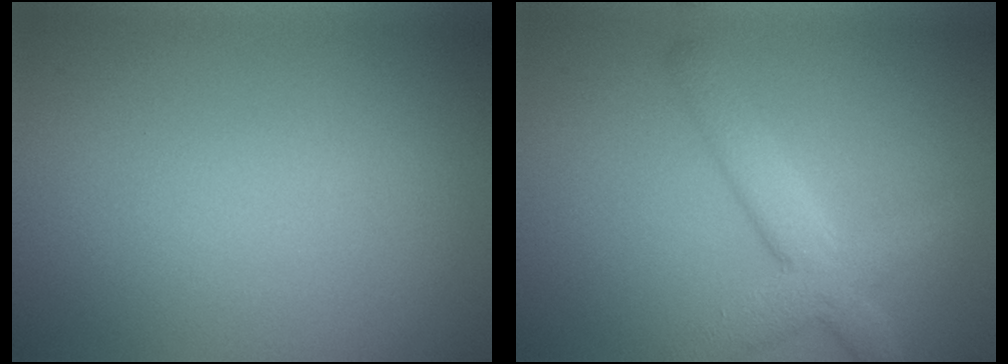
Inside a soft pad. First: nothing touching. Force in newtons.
{"total": 4.6, "press": 4.6, "slide": 0.3}